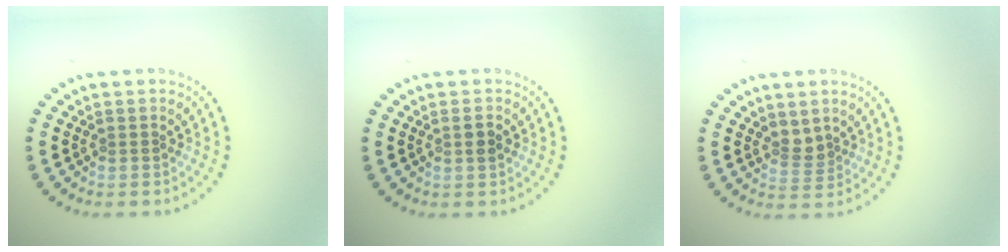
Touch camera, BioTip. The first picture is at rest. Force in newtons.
{"total": 1.1, "press": 1.0, "slide": 0.3}
{"total": 1.8, "press": 1.4, "slide": 1.1}